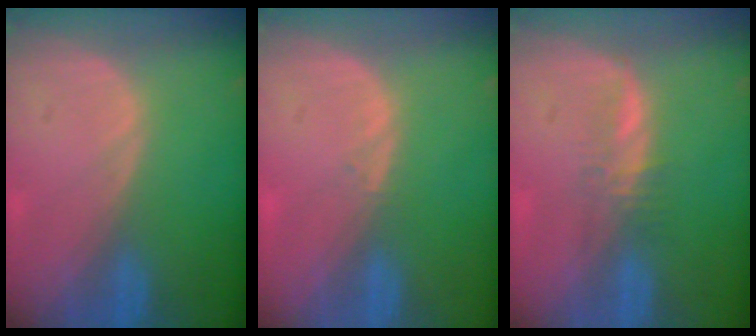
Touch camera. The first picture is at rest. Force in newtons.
{"total": 0.6, "press": 0.5, "slide": 0.4}
{"total": 2.3, "press": 2.2, "slide": 0.6}